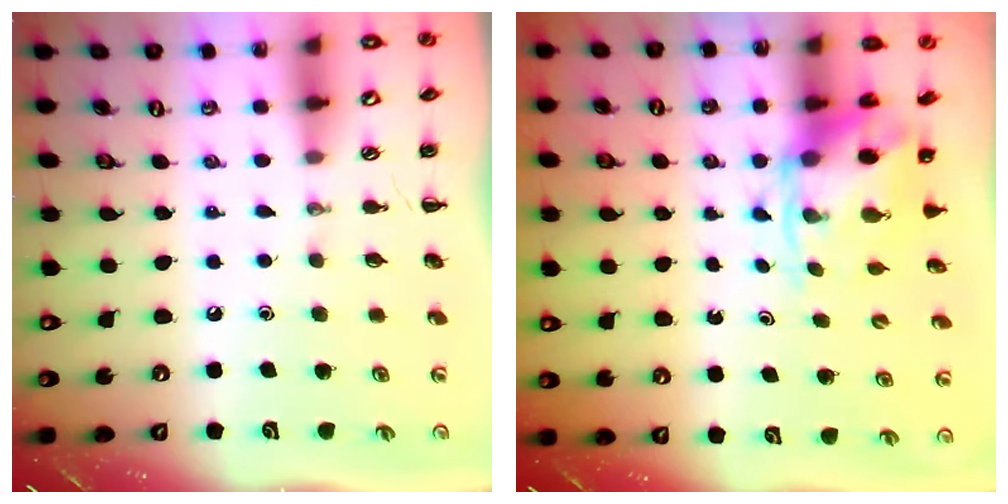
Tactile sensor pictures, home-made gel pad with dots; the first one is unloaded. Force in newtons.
{"total": 6.6, "press": 6.4, "slide": 1.4}